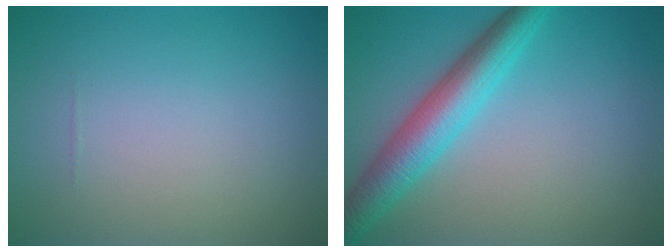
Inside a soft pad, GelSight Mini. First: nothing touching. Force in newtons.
{"total": 5.5, "press": 5.5, "slide": 0.1}